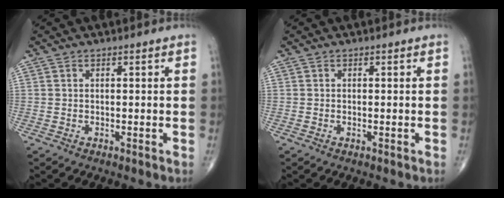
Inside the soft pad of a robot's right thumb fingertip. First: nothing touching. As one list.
[{"total": 0.0}]